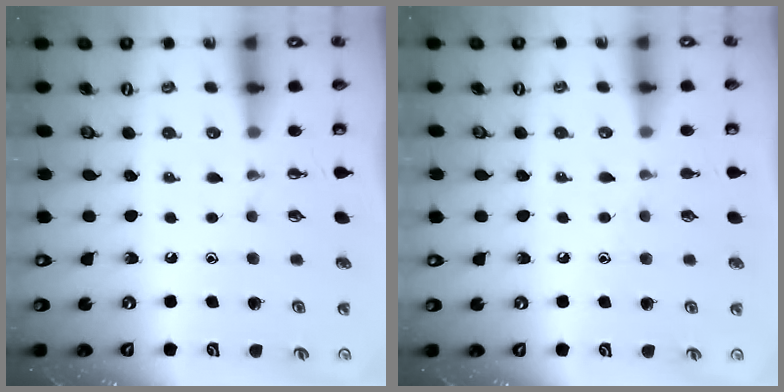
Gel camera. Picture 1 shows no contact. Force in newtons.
{"total": 4.9, "press": 4.9, "slide": 0.6}